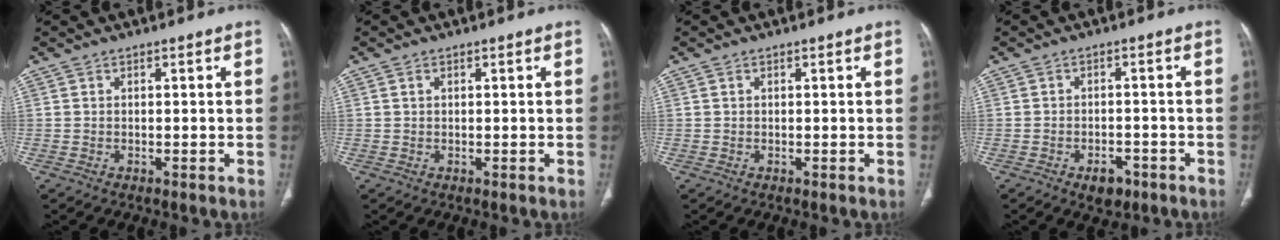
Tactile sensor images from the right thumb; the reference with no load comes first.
{"total": 0.7, "force": [0.3, 0.5, 0.4], "torque": [-0.010, 0.003, 0.006]}
{"total": 0.0}
{"total": 4.2, "force": [-2.5, 2.5, 2.3], "torque": [-0.023, 0.012, -0.030]}